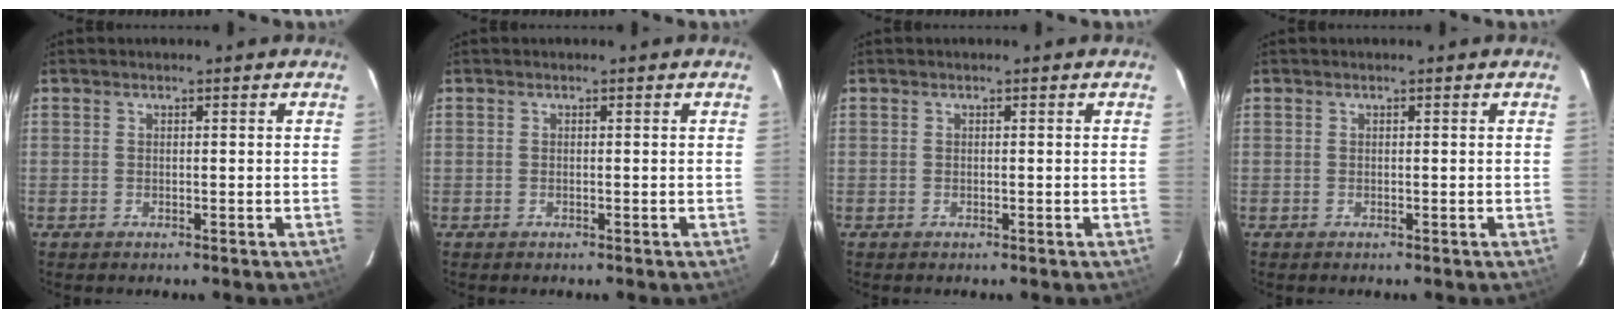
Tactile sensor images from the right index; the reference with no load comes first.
{"total": 0.0}
{"total": 0.0}
{"total": 0.0}